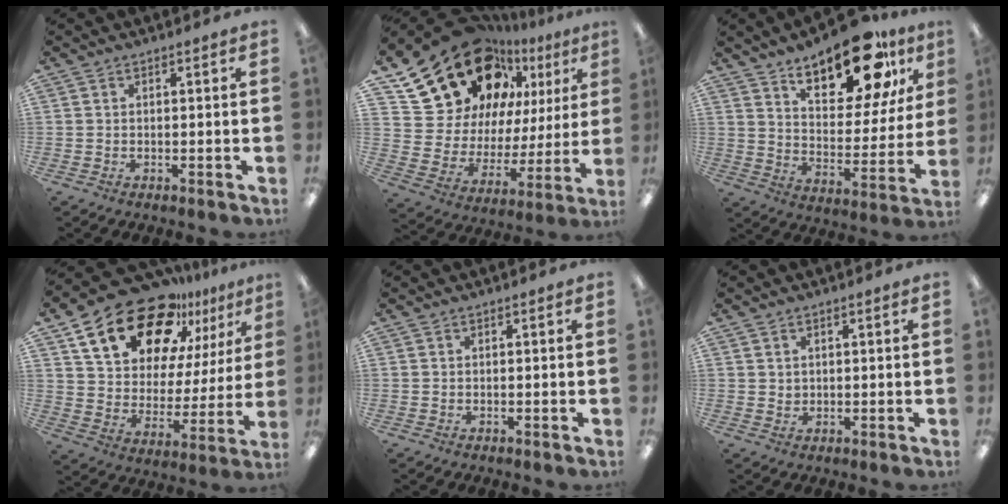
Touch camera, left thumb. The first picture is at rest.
{"total": 21.0, "force": [16.2, 11.5, 6.8], "torque": [-0.135, -0.117, 0.309]}
{"total": 20.0, "force": [14.1, 8.1, 11.7], "torque": [-0.170, -0.082, 0.234]}
{"total": 21.6, "force": [14.9, 11.3, 10.8], "torque": [-0.185, -0.088, 0.265]}
{"total": 0.0}
{"total": 1.3, "force": [0.7, 1.1, 0.2], "torque": [-0.005, 0.002, 0.013]}